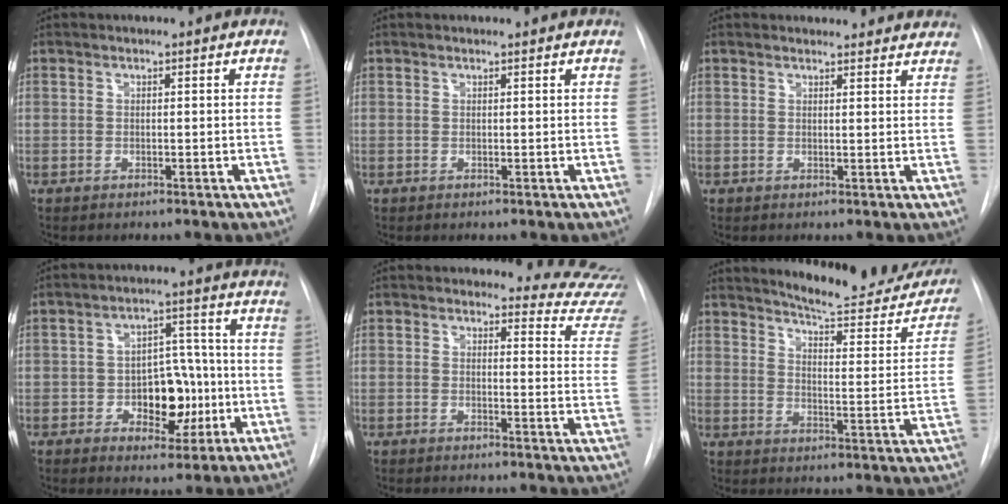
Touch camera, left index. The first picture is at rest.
{"total": 0.0}
{"total": 9.8, "force": [9.3, 2.7, 1.4], "torque": [0.014, 0.001, 0.083]}
{"total": 9.6, "force": [-3.1, 5.4, 7.3], "torque": [-0.098, 0.018, -0.035]}
{"total": 9.5, "force": [9.5, 0.6, -0.7], "torque": [0.040, -0.115, 0.067]}
{"total": 17.7, "force": [16.4, 3.1, 5.8], "torque": [-0.063, -0.070, 0.199]}